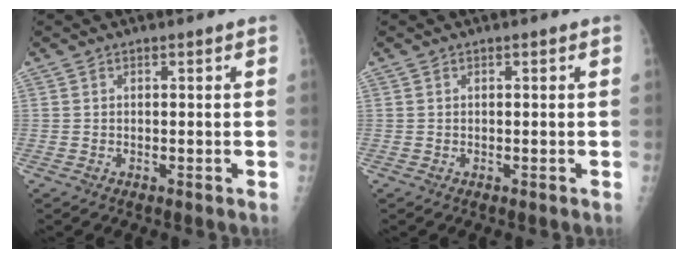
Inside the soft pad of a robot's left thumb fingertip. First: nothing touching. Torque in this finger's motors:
{"motor_torque": [-0.01, 0.01, -0.01, 0.00, 0.00]}